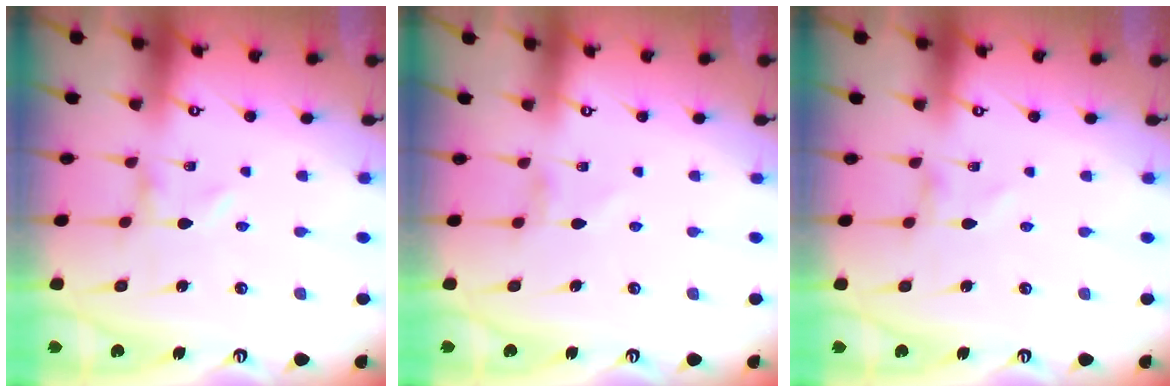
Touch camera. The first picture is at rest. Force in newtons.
{"total": 1.8, "press": 1.7, "slide": 0.2}
{"total": 0.0}